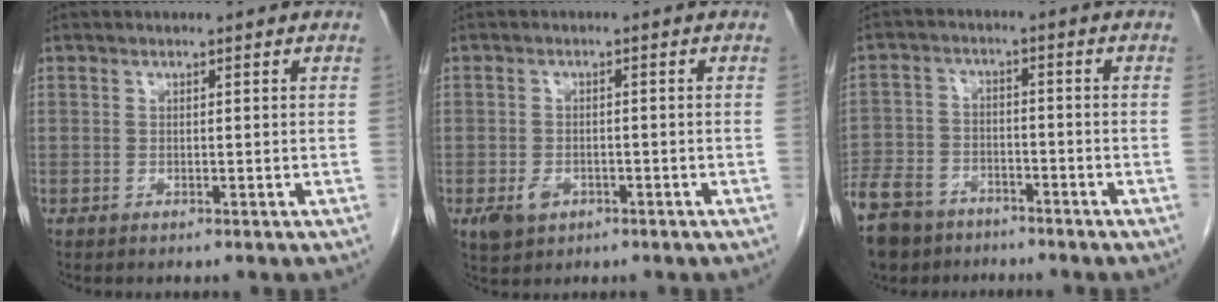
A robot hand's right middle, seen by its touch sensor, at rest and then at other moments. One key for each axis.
{"total": 3.5, "fx": -1.6, "fy": 2.4, "fz": 1.9, "tx": -0.038, "ty": -0.002, "tz": -0.016}
{"total": 12.7, "fx": -9.5, "fy": 7.0, "fz": 4.7, "tx": -0.120, "ty": -0.008, "tz": -0.159}